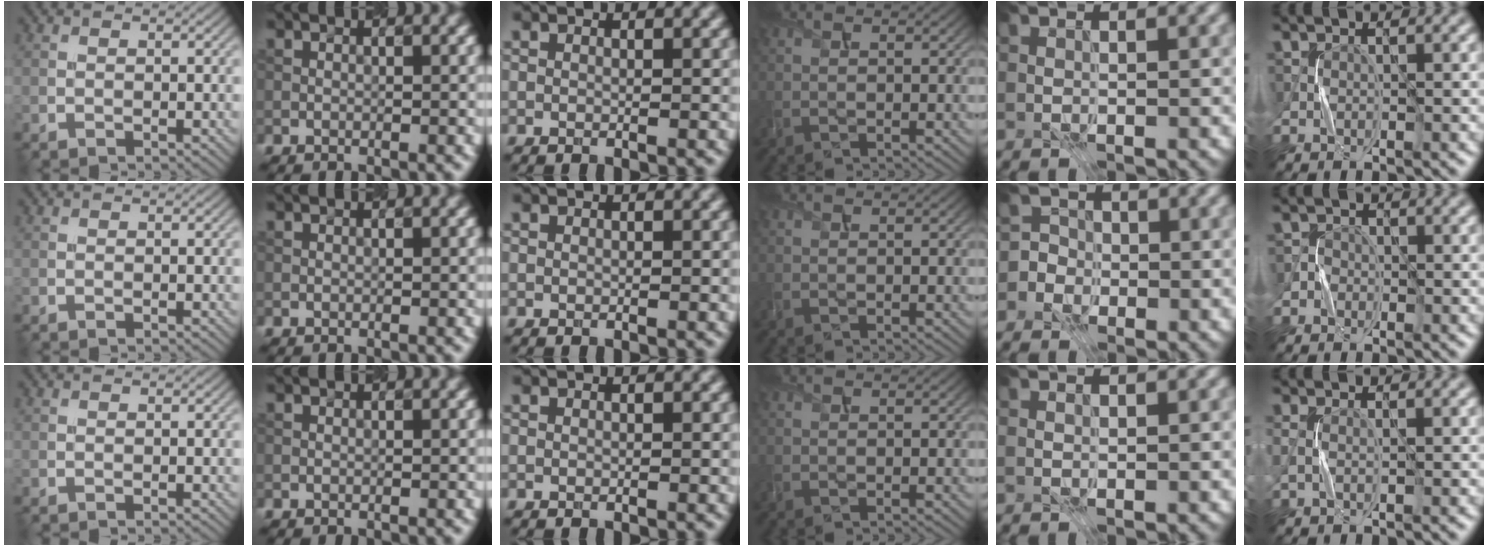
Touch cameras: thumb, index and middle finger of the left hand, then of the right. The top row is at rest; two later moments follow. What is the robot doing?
{"motion": "press", "object": "stapler"}